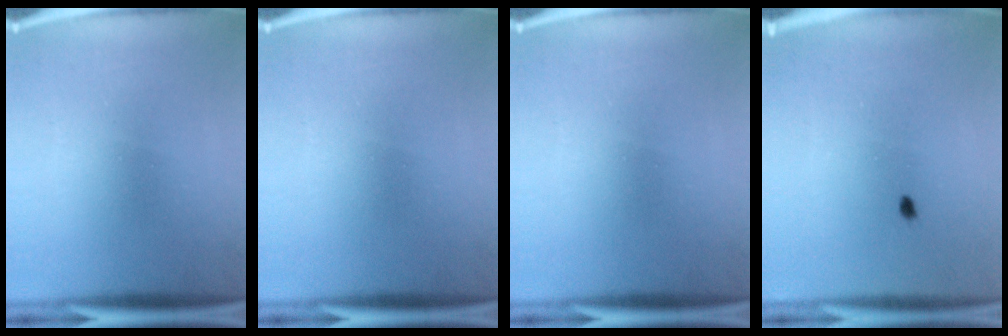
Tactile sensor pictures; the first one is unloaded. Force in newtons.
{"total": 0.0}
{"total": 0.0}
{"total": 1.4}